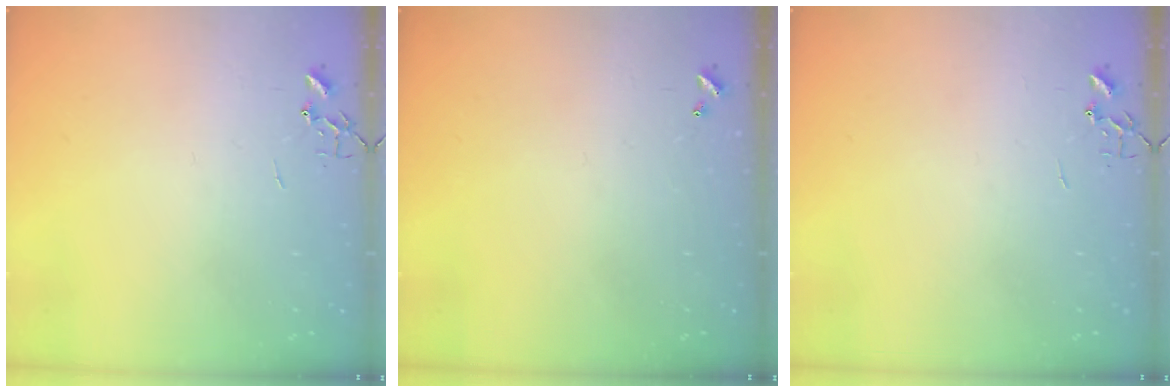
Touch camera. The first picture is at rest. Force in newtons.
{"total": 0.0}
{"total": 0.0}